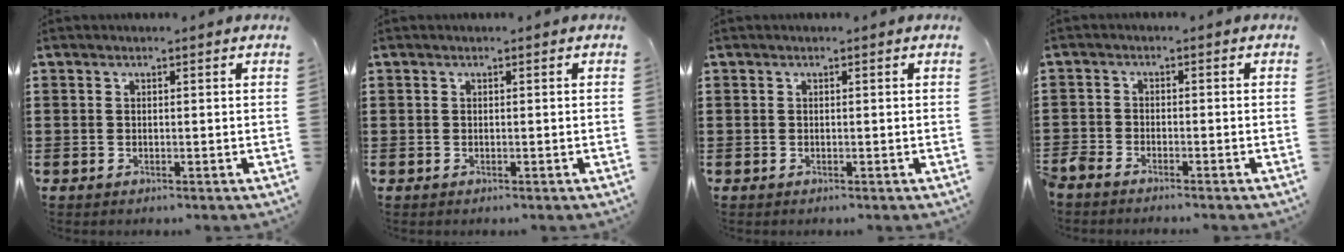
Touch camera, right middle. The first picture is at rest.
{"total": 0.0}
{"total": 0.0}
{"total": 2.2, "force": [-2.1, 0.4, 0.3], "torque": [-0.024, -0.004, -0.049]}